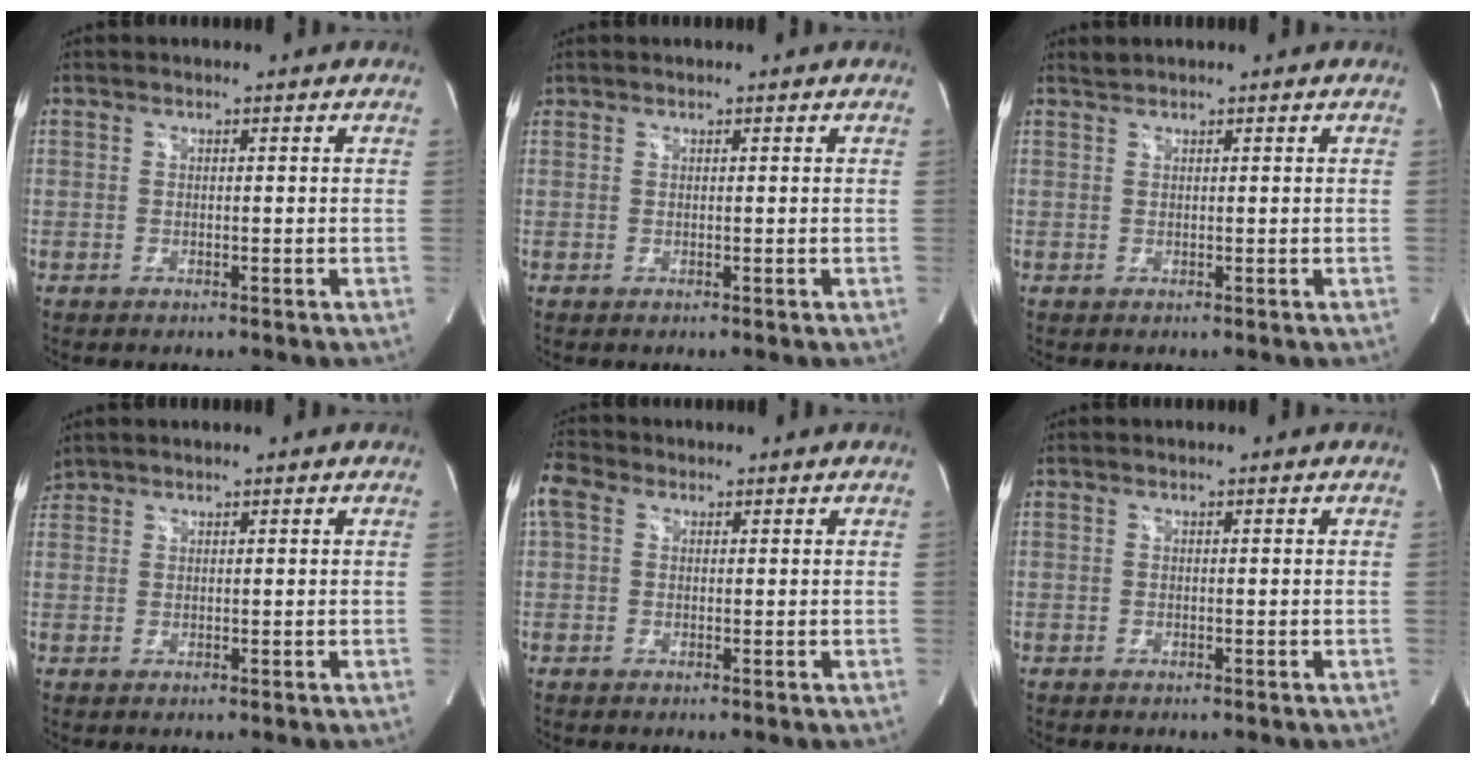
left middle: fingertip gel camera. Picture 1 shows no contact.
{"total": 0.6, "force": [0.5, 0.3, 0.0], "torque": [-0.004, 0.010, 0.010]}
{"total": 0.7, "force": [0.7, -0.2, -0.1], "torque": [-0.005, 0.004, 0.018]}
{"total": 1.9, "force": [1.9, 0.5, 0.0], "torque": [-0.007, 0.020, 0.039]}
{"total": 4.0, "force": [1.6, 2.9, 2.2], "torque": [-0.066, 0.031, 0.032]}
{"total": 0.0}